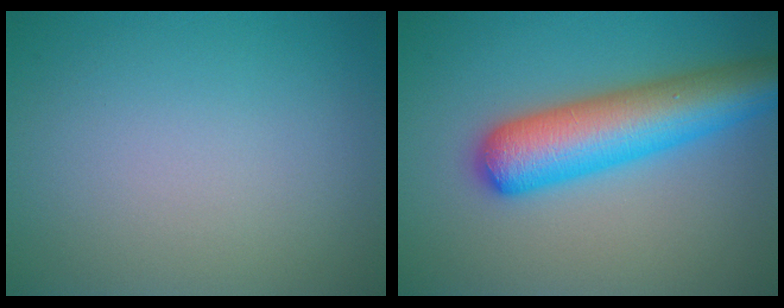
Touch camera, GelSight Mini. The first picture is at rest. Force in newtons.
{"total": 8.2, "press": 8.1, "slide": 0.3}